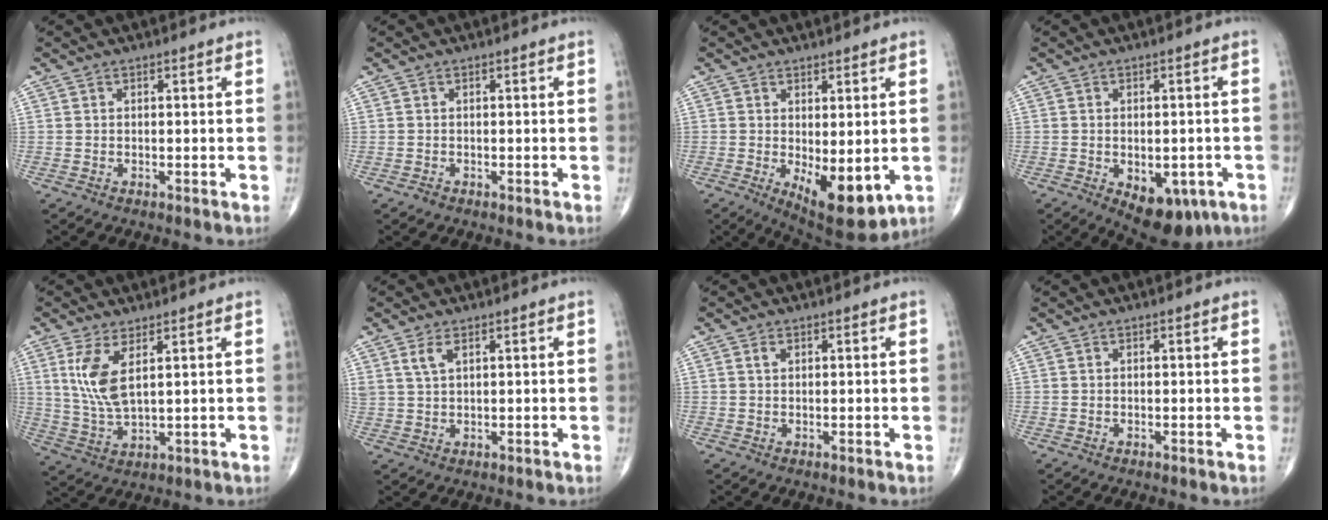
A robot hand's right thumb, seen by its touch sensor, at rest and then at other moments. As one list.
[{"total": 0.6, "force": [-0.4, 0.4, 0.1], "torque": [-0.003, 0.000, -0.011]}, {"total": 10.4, "force": [-1.9, 4.4, 9.2], "torque": [-0.123, -0.024, -0.011]}, {"total": 11.0, "force": [-4.6, 6.1, 7.8], "torque": [-0.084, 0.004, -0.051]}, {"total": 8.2, "force": [2.9, 3.0, 7.1], "torque": [-0.154, -0.019, 0.069]}, {"total": 3.0, "force": [1.6, 1.3, 2.1], "torque": [-0.045, -0.003, 0.039]}, {"total": 1.2, "force": [0.5, 0.7, 0.8], "torque": [-0.014, 0.003, 0.009]}, {"total": 0.0}]